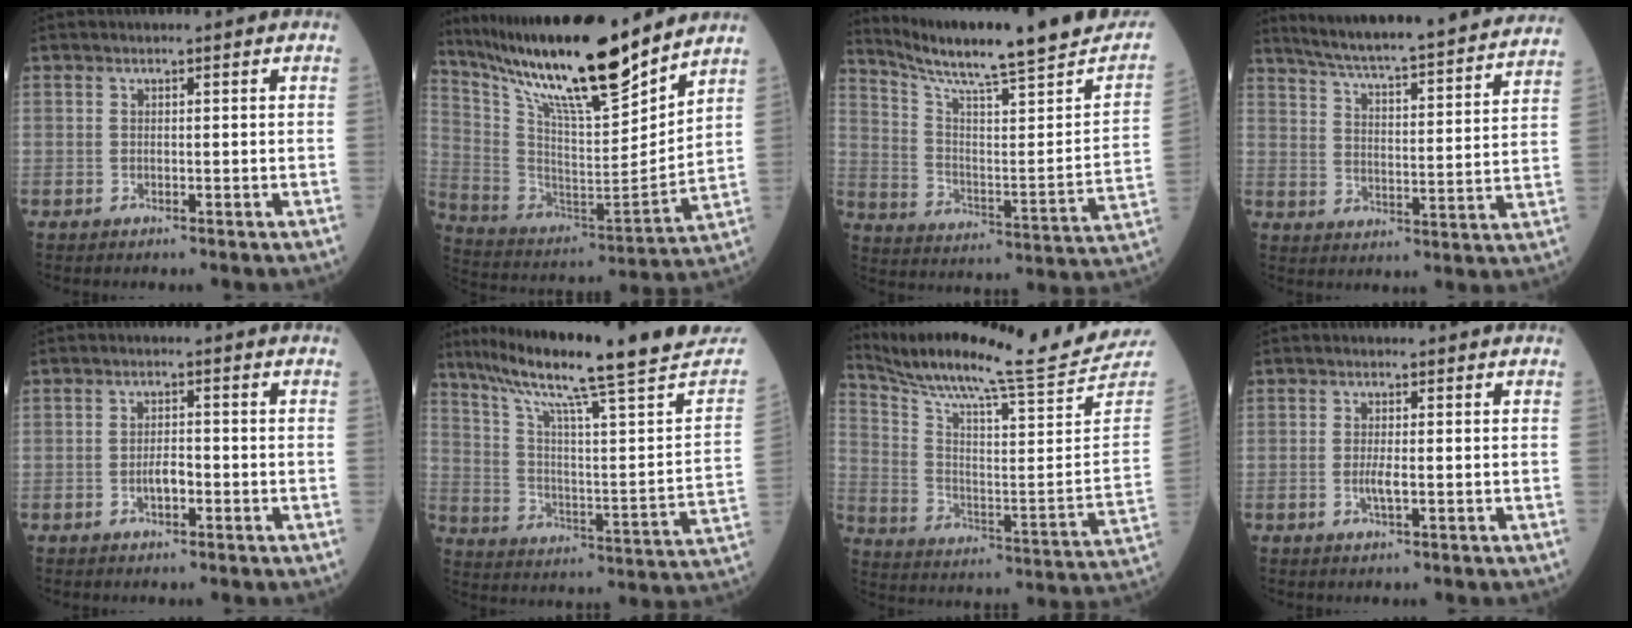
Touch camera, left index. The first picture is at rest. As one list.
[{"total": 22.2, "force": [18.0, 2.2, 12.9], "torque": [-0.233, -0.014, 0.318]}, {"total": 21.8, "force": [18.6, 0.3, 11.2], "torque": [-0.178, -0.055, 0.263]}, {"total": 25.8, "force": [23.4, 1.2, 10.9], "torque": [-0.173, -0.034, 0.307]}, {"total": 2.4, "force": [-1.1, 0.9, 2.0], "torque": [-0.035, 0.001, -0.019]}, {"total": 26.5, "force": [21.6, -0.1, 15.4], "torque": [-0.250, -0.054, 0.297]}, {"total": 22.4, "force": [20.9, -3.0, 7.3], "torque": [-0.151, -0.123, 0.305]}, {"total": 1.8, "force": [-0.5, 0.1, 1.8], "torque": [-0.039, -0.006, -0.009]}]